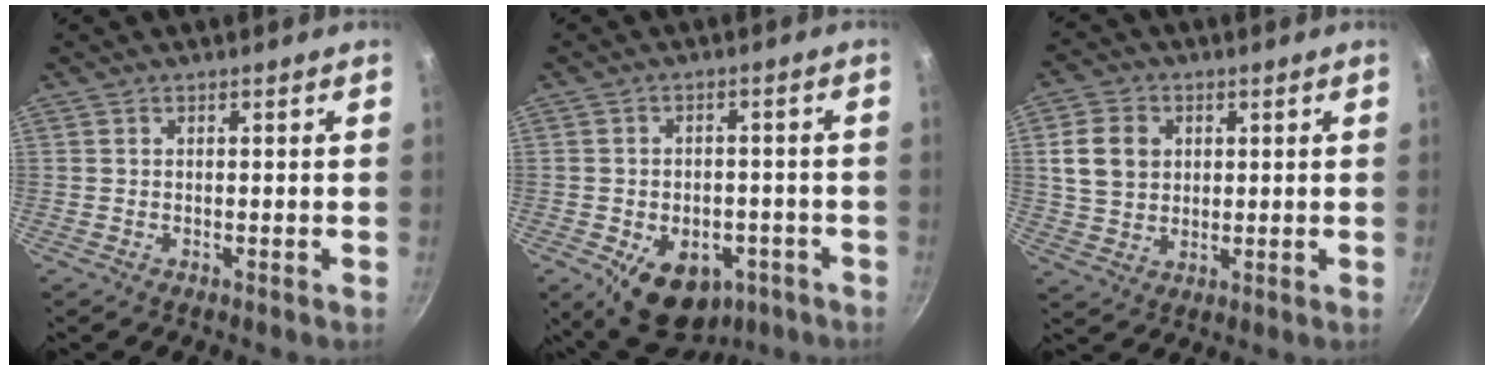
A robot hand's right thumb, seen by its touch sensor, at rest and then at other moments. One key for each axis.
{"total": 13.3, "fx": -5.8, "fy": 9.0, "fz": 8.0, "tx": -0.083, "ty": 0.011, "tz": -0.070}
{"total": 8.6, "fx": 1.8, "fy": 7.0, "fz": 4.7, "tx": -0.068, "ty": 0.000, "tz": 0.033}